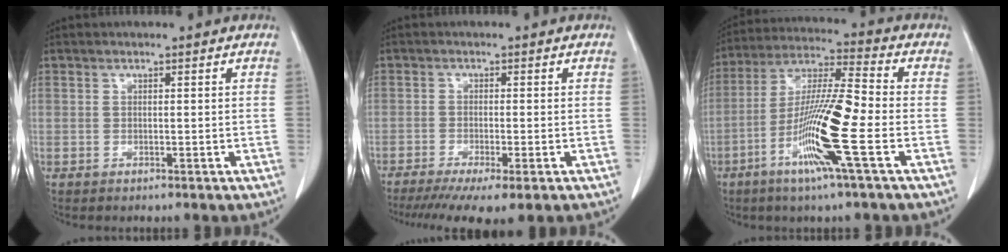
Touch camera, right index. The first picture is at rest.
{"total": 9.2, "force": [-6.5, 1.1, 6.4], "torque": [-0.096, -0.019, -0.103]}
{"total": 14.6, "force": [-5.0, -0.6, 13.7], "torque": [-0.270, -0.015, -0.103]}